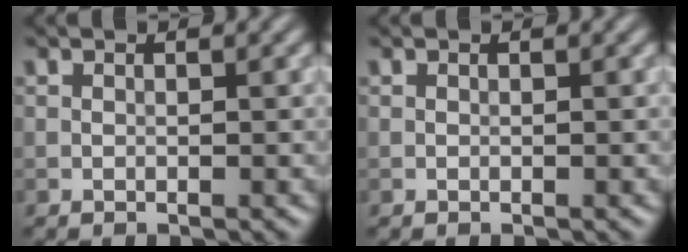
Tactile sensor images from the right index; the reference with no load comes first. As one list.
[{"total": 0.0}]